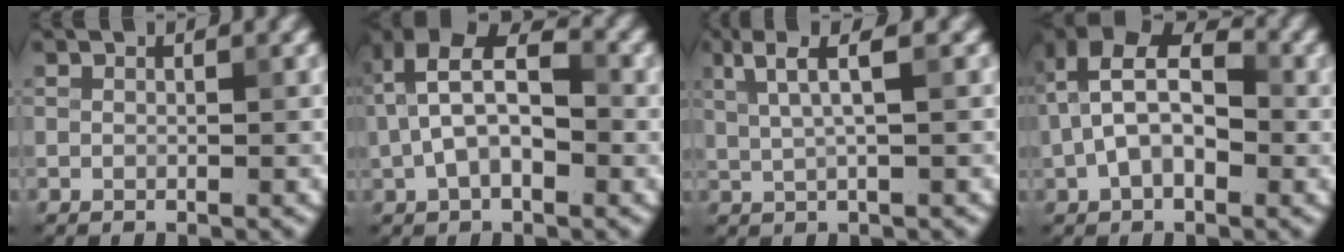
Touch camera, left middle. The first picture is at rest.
{"total": 7.1, "force": [0.2, 4.0, 5.8], "torque": [-0.116, 0.020, -0.007]}
{"total": 3.7, "force": [1.5, 0.8, 3.2], "torque": [-0.058, 0.003, 0.030]}
{"total": 7.8, "force": [0.0, 4.6, 6.3], "torque": [-0.111, 0.026, -0.016]}